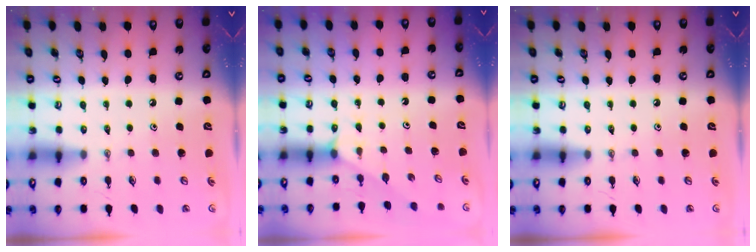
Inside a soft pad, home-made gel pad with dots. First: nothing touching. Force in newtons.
{"total": 2.6, "press": 2.6, "slide": 0.3}
{"total": 0.0}